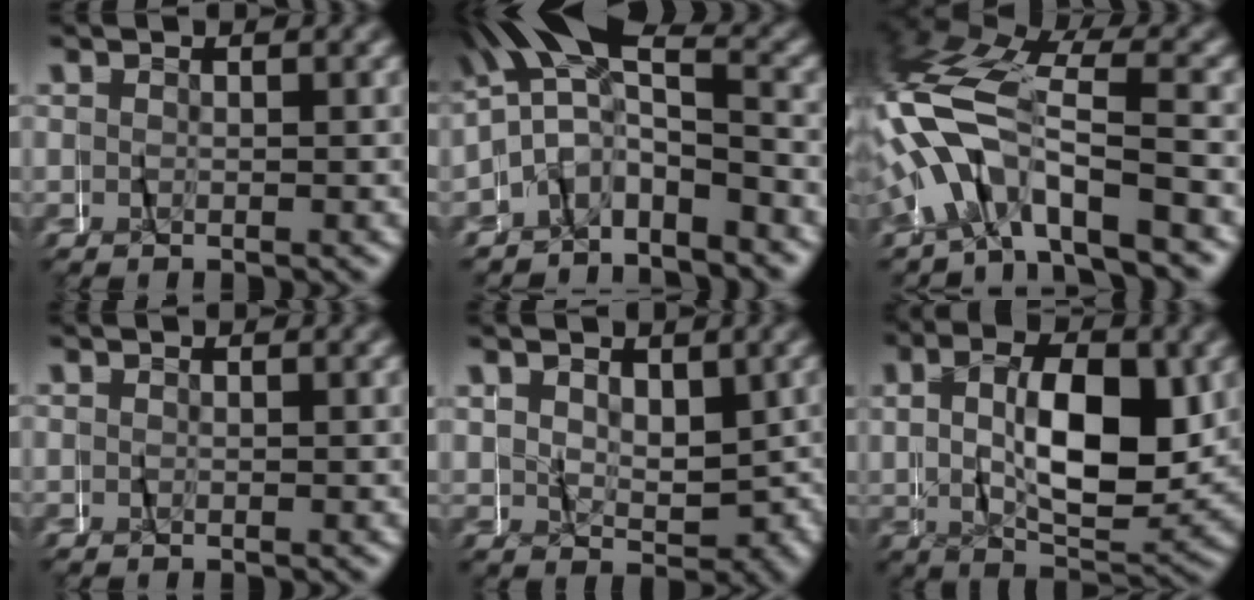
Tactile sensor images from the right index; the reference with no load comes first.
{"total": 7.5, "force": [-0.2, 5.8, 4.7], "torque": [-0.053, 0.032, -0.048]}
{"total": 6.4, "force": [-0.8, 4.1, 4.8], "torque": [-0.131, 0.010, -0.029]}
{"total": 0.0}
{"total": 1.6, "force": [0.2, 1.3, 0.9], "torque": [-0.008, -0.005, 0.005]}
{"total": 7.5, "force": [0.8, 3.5, 6.6], "torque": [-0.104, 0.001, 0.007]}